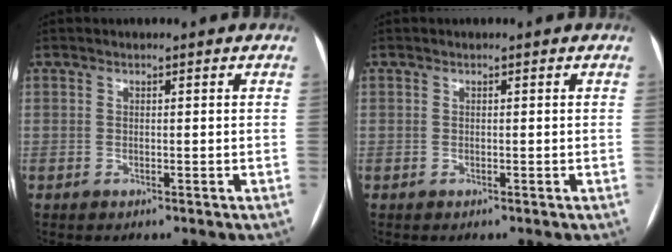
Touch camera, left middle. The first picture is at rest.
{"total": 0.0}